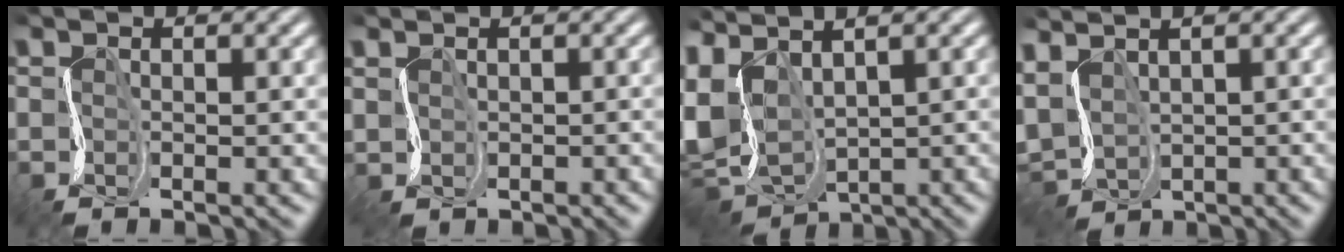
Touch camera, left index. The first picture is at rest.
{"total": 0.9, "force": [0.2, 0.7, -0.5], "torque": [0.011, 0.000, 0.014]}
{"total": 8.4, "force": [0.3, 5.4, 6.3], "torque": [-0.170, -0.005, 0.024]}
{"total": 4.1, "force": [1.4, 3.0, 2.5], "torque": [-0.071, 0.005, 0.043]}